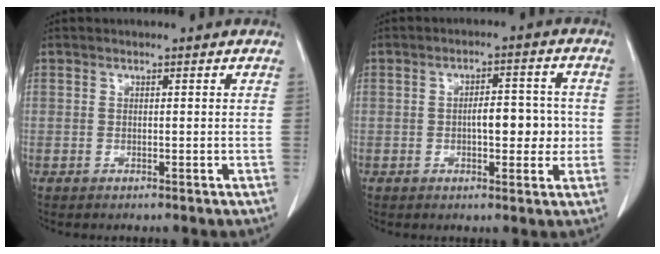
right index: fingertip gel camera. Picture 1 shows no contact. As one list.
[{"total": 6.2, "force": [-0.5, 2.5, 5.7], "torque": [-0.082, 0.014, -0.005]}]